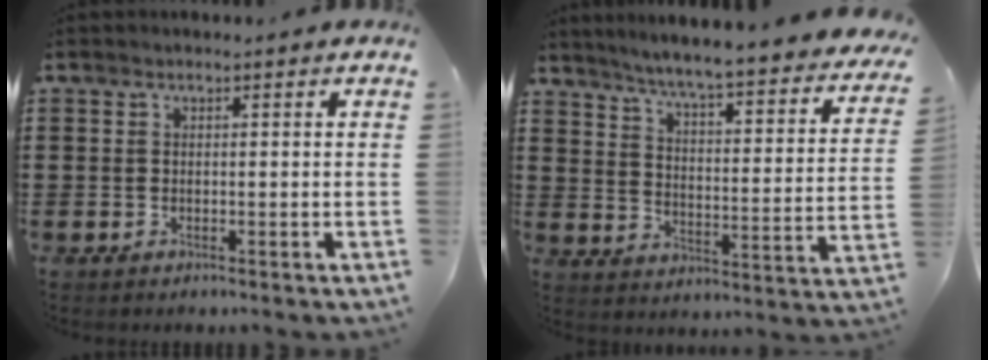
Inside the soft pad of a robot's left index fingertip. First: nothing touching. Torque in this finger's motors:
{"motor_torque": [0.62, 0.44, 1.05, 0.14]}